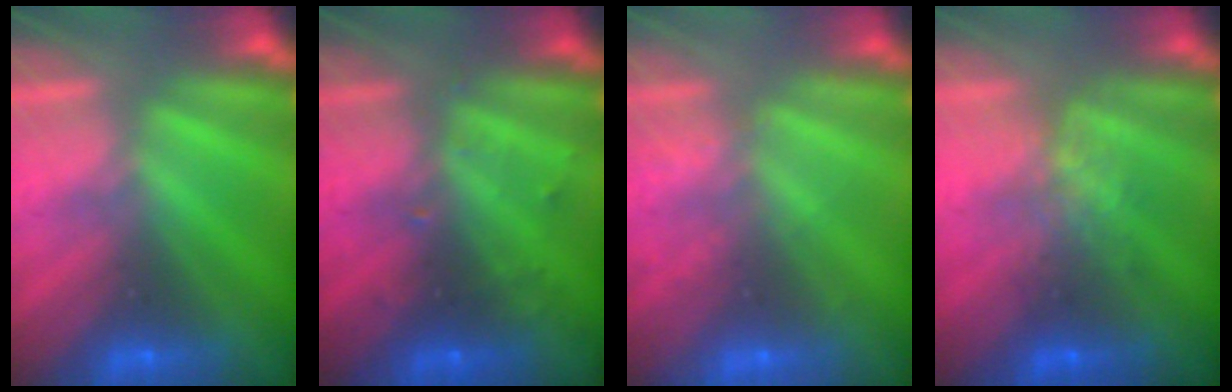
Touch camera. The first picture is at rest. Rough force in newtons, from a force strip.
{"total": 3.0}
{"total": 2.1}
{"total": 3.9}